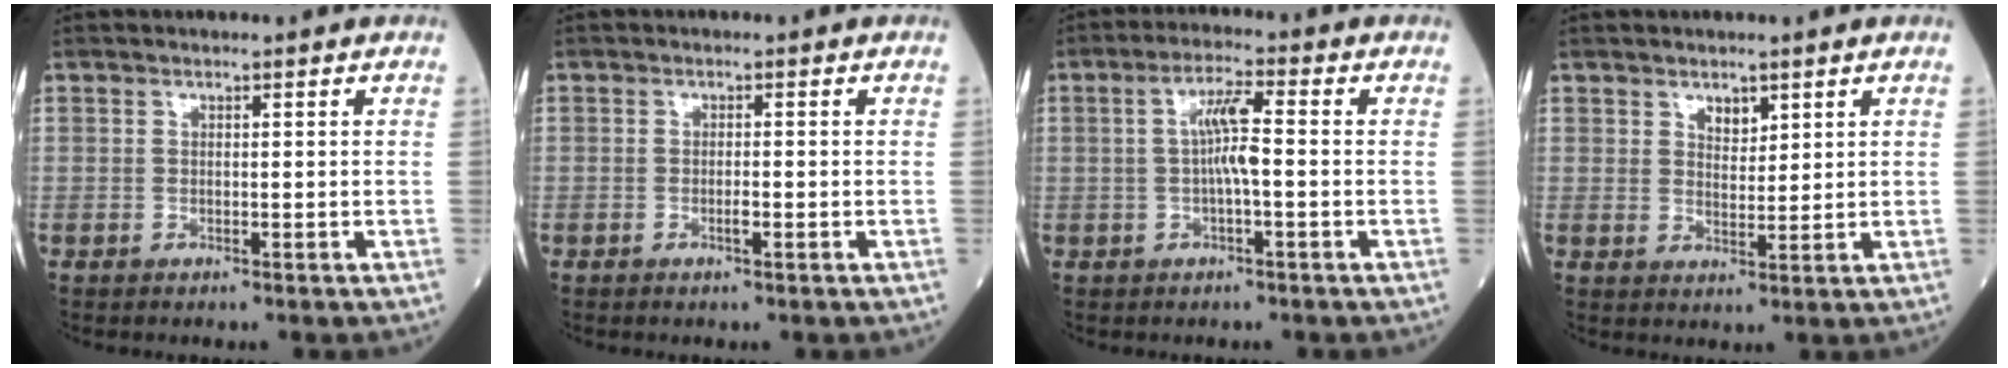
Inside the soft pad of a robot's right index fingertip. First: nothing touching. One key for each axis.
{"total": 1.2, "fx": -0.5, "fy": 0.1, "fz": 1.1, "tx": -0.021, "ty": 0.000, "tz": -0.010}
{"total": 5.3, "fx": -0.1, "fy": 0.5, "fz": 5.3, "tx": -0.100, "ty": 0.011, "tz": -0.004}
{"total": 2.6, "fx": 1.7, "fy": 1.4, "fz": 1.5, "tx": -0.023, "ty": -0.003, "tz": 0.033}